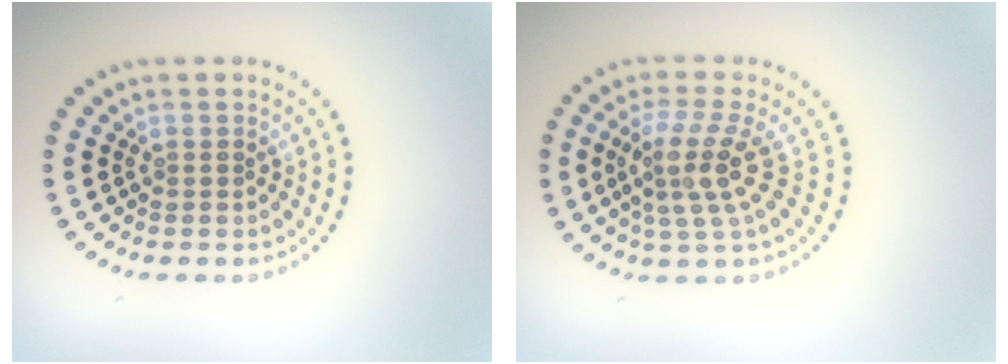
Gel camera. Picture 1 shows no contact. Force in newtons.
{"total": 3.9, "press": 2.7, "slide": 2.7}